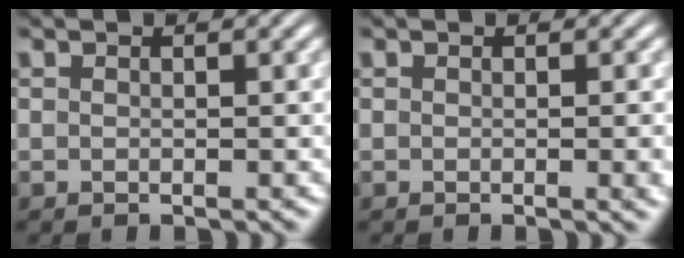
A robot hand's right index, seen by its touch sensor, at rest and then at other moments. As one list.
[{"total": 0.8, "force": [-0.1, -0.1, 0.8], "torque": [-0.008, 0.001, -0.003]}]